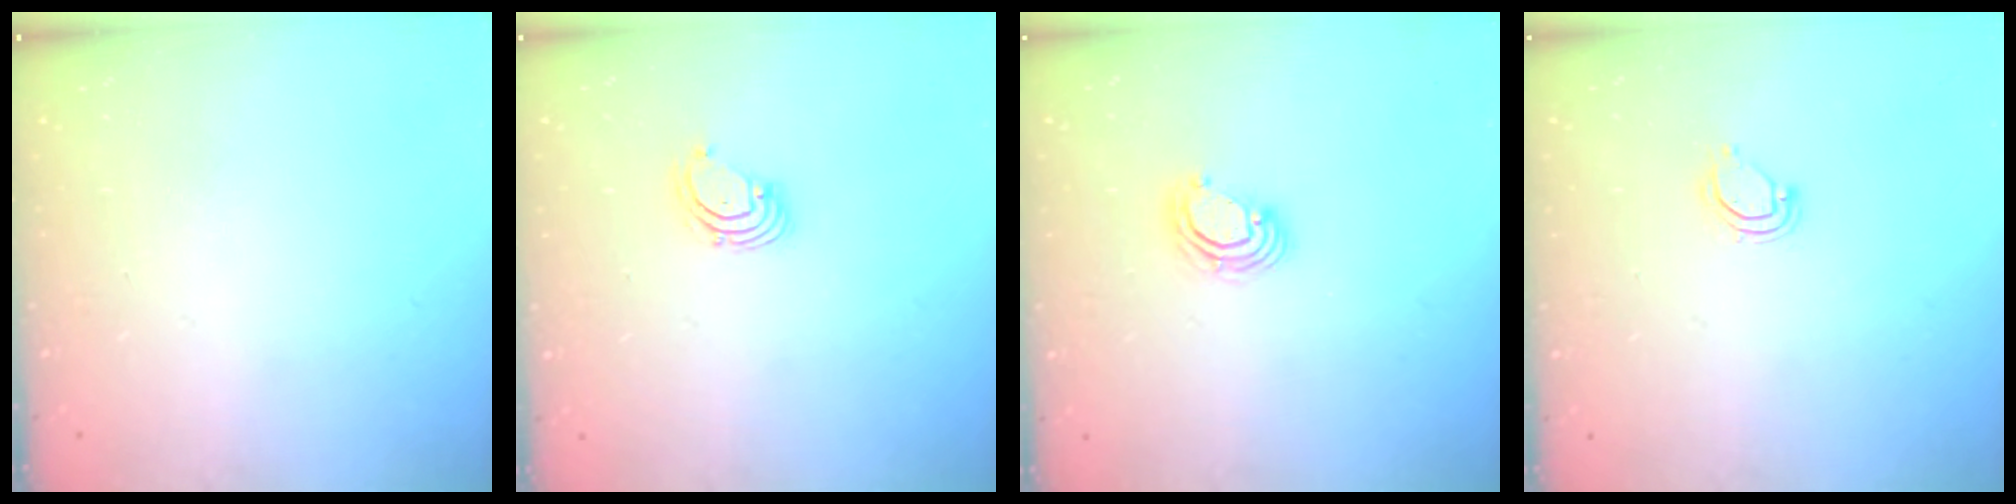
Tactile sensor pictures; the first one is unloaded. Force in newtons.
{"total": 1.8, "press": 1.8, "slide": 0.2}
{"total": 6.1, "press": 6.1, "slide": 0.5}
{"total": 4.3, "press": 4.3, "slide": 0.3}